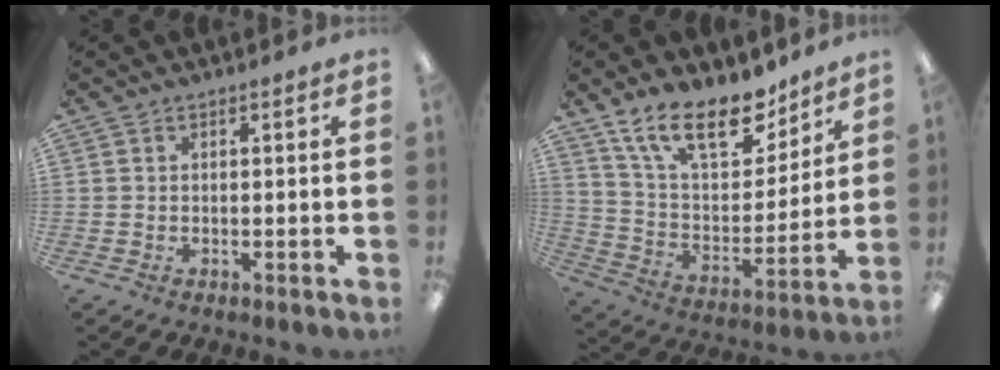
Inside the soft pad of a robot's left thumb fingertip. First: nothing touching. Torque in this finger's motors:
{"motor_torque": [0.17, 0.15, 1.45, -1.33, 0.24]}